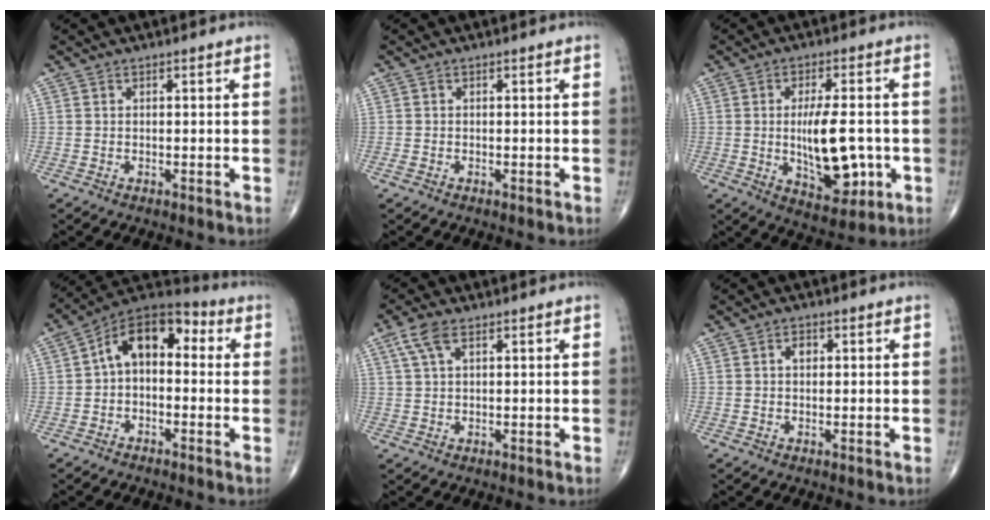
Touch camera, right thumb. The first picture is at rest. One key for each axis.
{"total": 0.6, "fx": -0.3, "fy": 0.4, "fz": 0.4, "tx": -0.011, "ty": 0.000, "tz": -0.005}
{"total": 12.5, "fx": -1.3, "fy": 5.5, "fz": 11.2, "tx": -0.162, "ty": -0.004, "tz": -0.008}
{"total": 11.2, "fx": 0.7, "fy": 6.9, "fz": 8.7, "tx": -0.111, "ty": 0.043, "tz": -0.008}
{"total": 4.4, "fx": 2.1, "fy": 2.0, "fz": 3.3, "tx": -0.074, "ty": 0.012, "tz": 0.045}
{"total": 1.8, "fx": 0.4, "fy": 1.3, "fz": 1.2, "tx": -0.014, "ty": 0.003, "tz": 0.003}